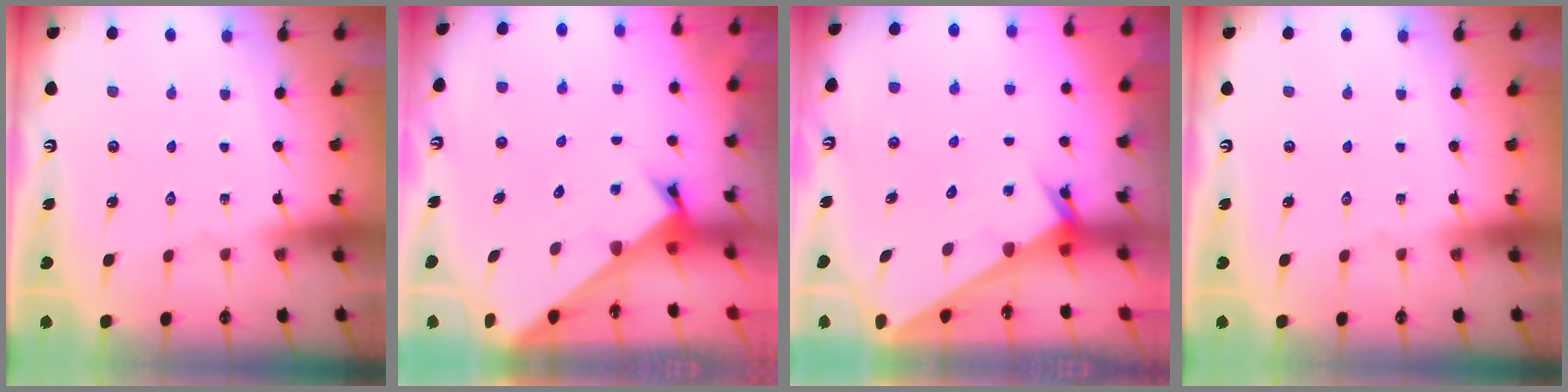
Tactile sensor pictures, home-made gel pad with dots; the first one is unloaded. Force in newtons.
{"total": 2.7, "press": 2.7, "slide": 0.2}
{"total": 2.3, "press": 2.3, "slide": 0.1}
{"total": 0.0}